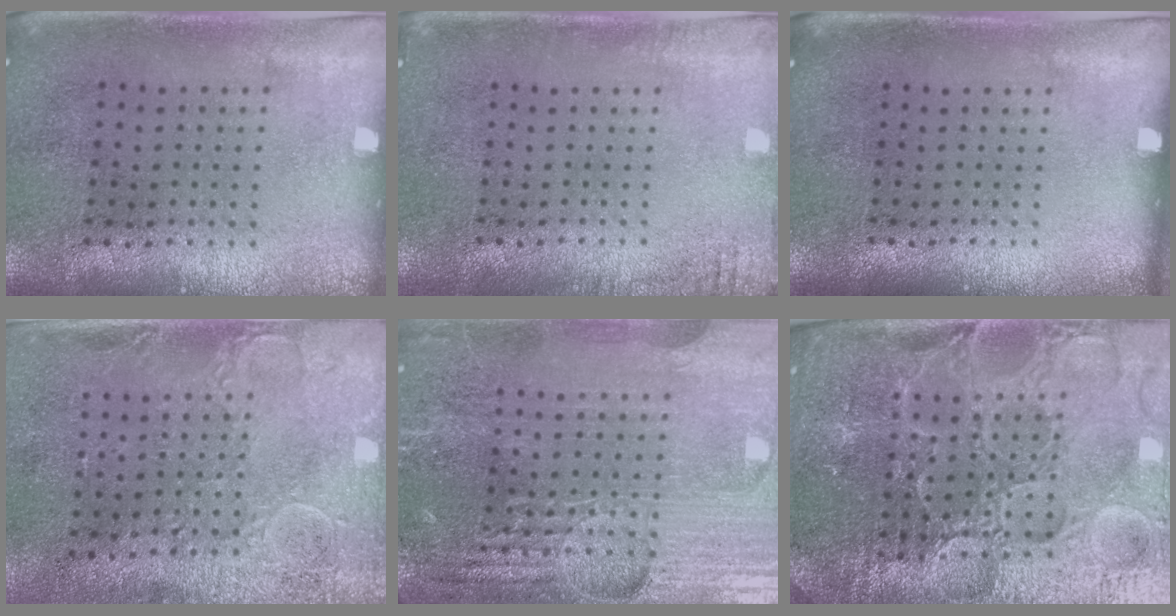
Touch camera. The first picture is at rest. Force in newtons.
{"total": 1.4, "press": 1.4, "slide": 0.1}
{"total": 0.0}
{"total": 3.0, "press": 2.2, "slide": 2.0}
{"total": 4.7, "press": 4.5, "slide": 1.5}
{"total": 5.5, "press": 5.1, "slide": 2.0}